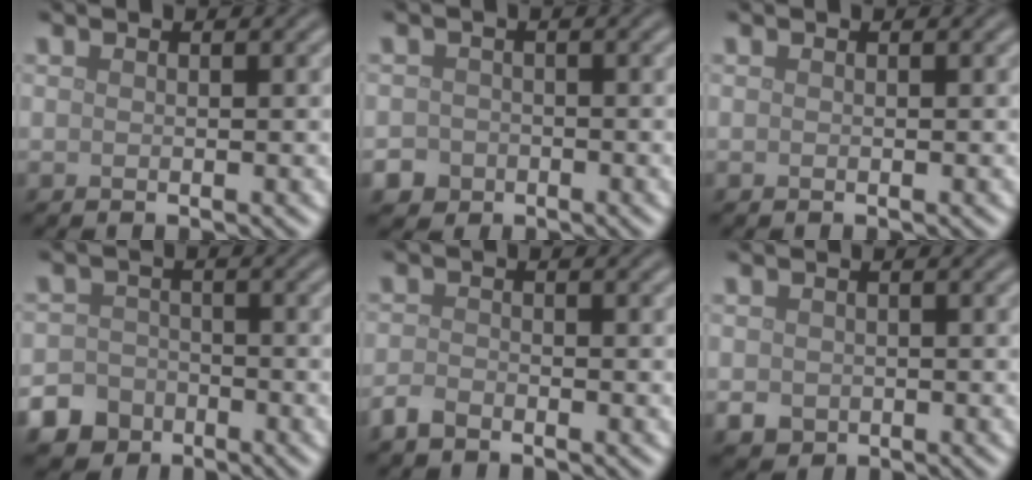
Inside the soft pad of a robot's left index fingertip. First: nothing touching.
{"total": 2.7, "force": [-1.5, 2.3, 0.2], "torque": [0.016, 0.000, -0.027]}
{"total": 0.0}
{"total": 6.6, "force": [-4.2, 5.0, 0.9], "torque": [-0.002, -0.019, -0.085]}
{"total": 1.5, "force": [-1.2, 0.6, 0.6], "torque": [-0.011, 0.001, -0.029]}
{"total": 1.7, "force": [-0.4, 1.5, 0.6], "torque": [-0.009, -0.008, -0.009]}